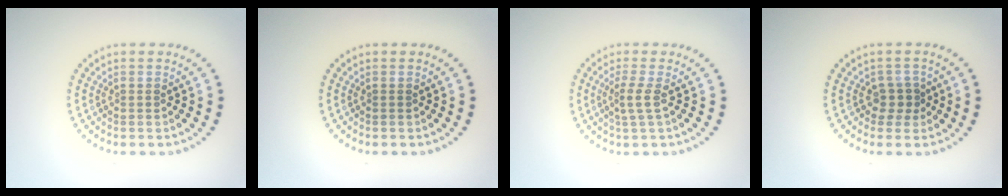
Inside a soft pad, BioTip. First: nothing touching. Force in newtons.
{"total": 0.0}
{"total": 1.8, "press": 1.2, "slide": 1.3}
{"total": 1.8, "press": 1.5, "slide": 1.0}